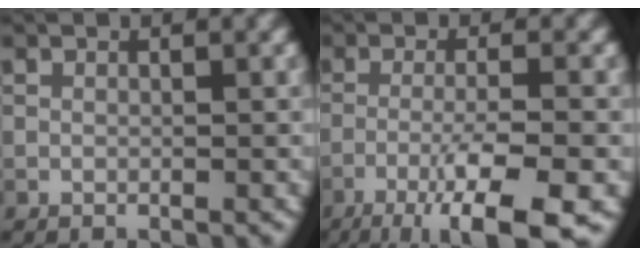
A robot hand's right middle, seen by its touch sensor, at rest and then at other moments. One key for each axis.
{"total": 8.1, "fx": -4.6, "fy": 1.6, "fz": 6.5, "tx": -0.097, "ty": -0.003, "tz": -0.078}